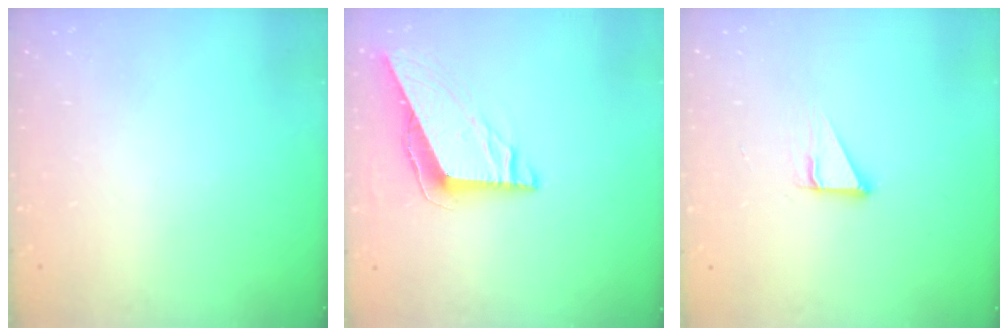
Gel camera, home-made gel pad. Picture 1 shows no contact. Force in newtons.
{"total": 8.5, "press": 8.5, "slide": 0.3}
{"total": 3.6, "press": 3.6, "slide": 0.1}